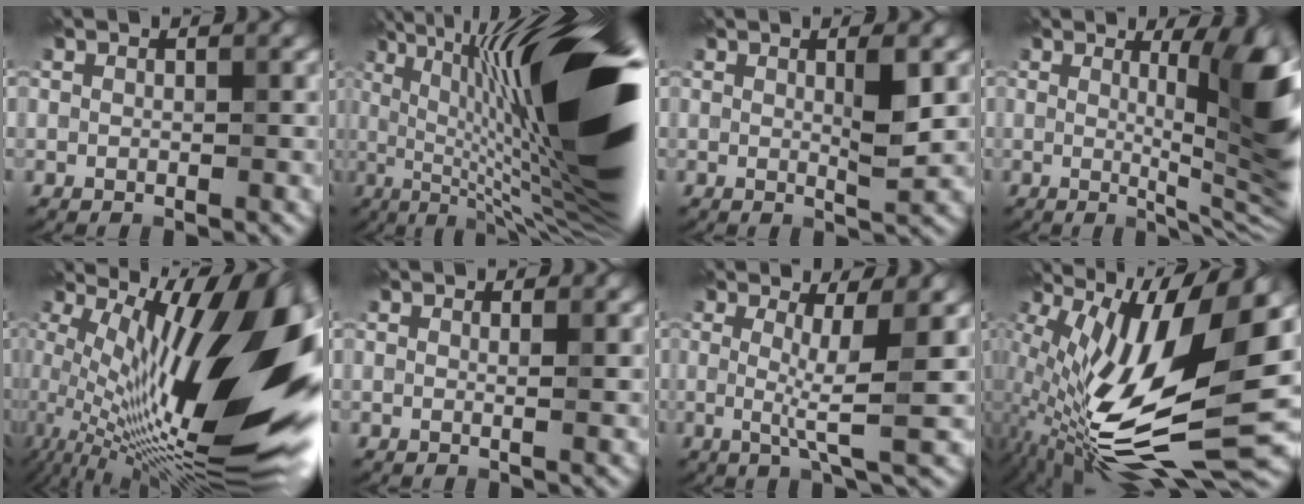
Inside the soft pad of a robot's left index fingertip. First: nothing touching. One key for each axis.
{"total": 21.7, "fx": 1.8, "fy": 4.6, "fz": 21.1, "tx": -0.282, "ty": 0.055, "tz": 0.029}
{"total": 2.6, "fx": 0.6, "fy": 0.3, "fz": 2.5, "tx": -0.039, "ty": -0.005, "tz": 0.008}
{"total": 10.6, "fx": 1.6, "fy": 2.5, "fz": 10.2, "tx": -0.111, "ty": -0.005, "tz": 0.024}
{"total": 18.1, "fx": 1.8, "fy": 6.0, "fz": 17.0, "tx": -0.253, "ty": 0.012, "tz": 0.031}
{"total": 0.8, "fx": 0.3, "fy": 0.2, "fz": 0.7, "tx": -0.005, "ty": -0.003, "tz": 0.000}
{"total": 4.6, "fx": 0.3, "fy": 0.6, "fz": 4.5, "tx": -0.079, "ty": -0.009, "tz": 0.004}
{"total": 16.7, "fx": -1.0, "fy": 6.0, "fz": 15.5, "tx": -0.288, "ty": -0.005, "tz": -0.019}